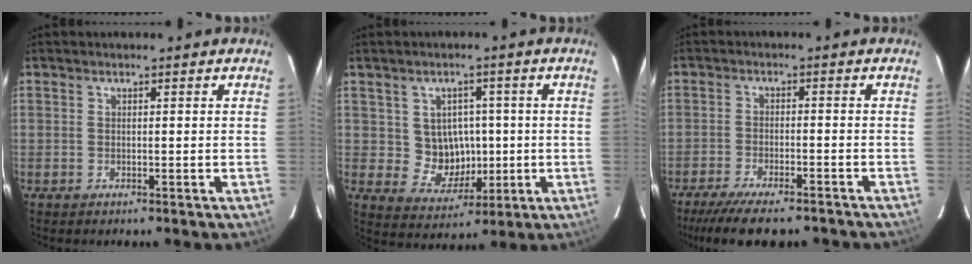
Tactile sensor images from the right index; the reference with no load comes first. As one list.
[{"total": 7.6, "force": [0.3, 7.2, 2.6], "torque": [-0.055, 0.010, 0.023]}, {"total": 13.9, "force": [-11.6, 3.3, 6.9], "torque": [-0.145, -0.032, -0.174]}]